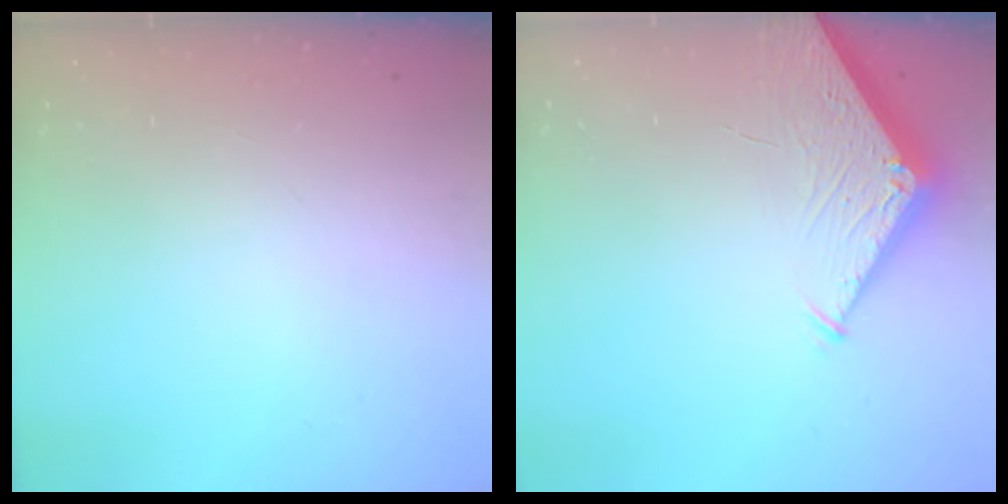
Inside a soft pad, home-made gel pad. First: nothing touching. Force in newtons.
{"total": 4.2, "press": 4.2, "slide": 0.5}